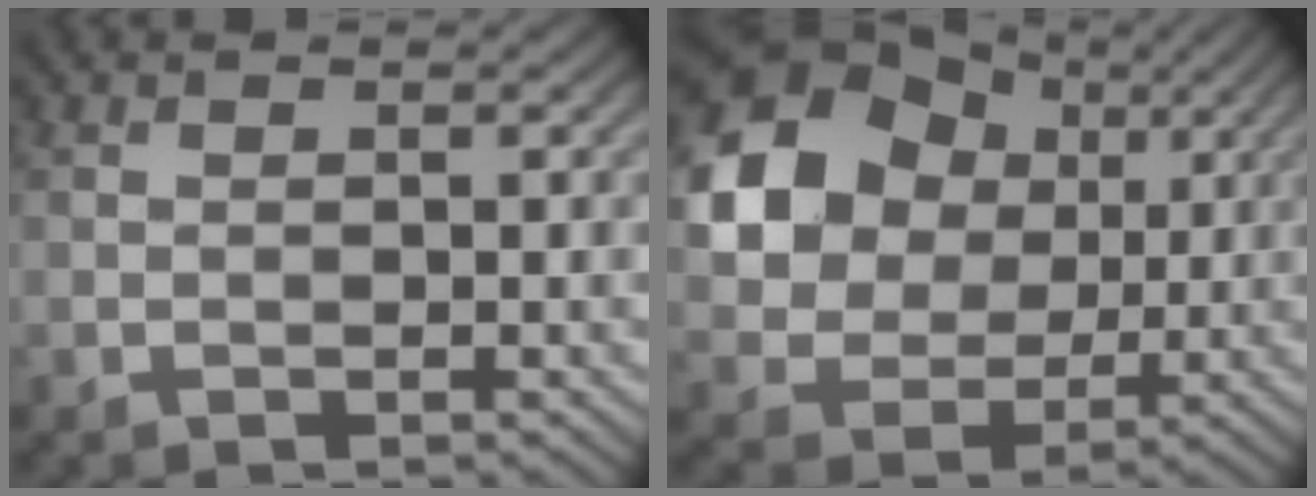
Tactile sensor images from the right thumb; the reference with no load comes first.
{"total": 16.7, "force": [5.0, 13.5, 8.3], "torque": [-0.233, 0.040, 0.107]}